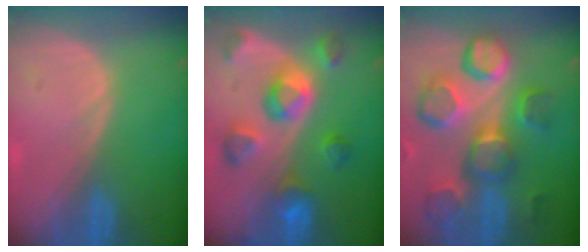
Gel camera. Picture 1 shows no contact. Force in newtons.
{"total": 9.7, "press": 8.7, "slide": 4.3}
{"total": 12.5, "press": 11.1, "slide": 5.8}